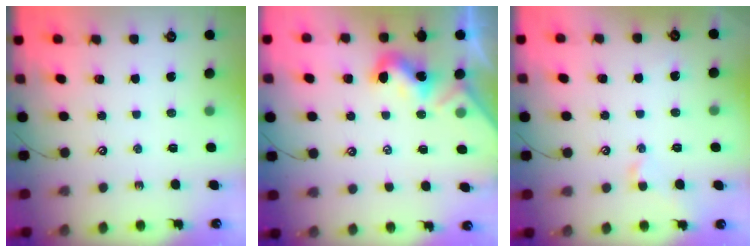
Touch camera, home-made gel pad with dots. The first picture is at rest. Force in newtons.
{"total": 2.0, "press": 1.9, "slide": 0.4}
{"total": 1.4, "press": 1.4, "slide": 0.1}